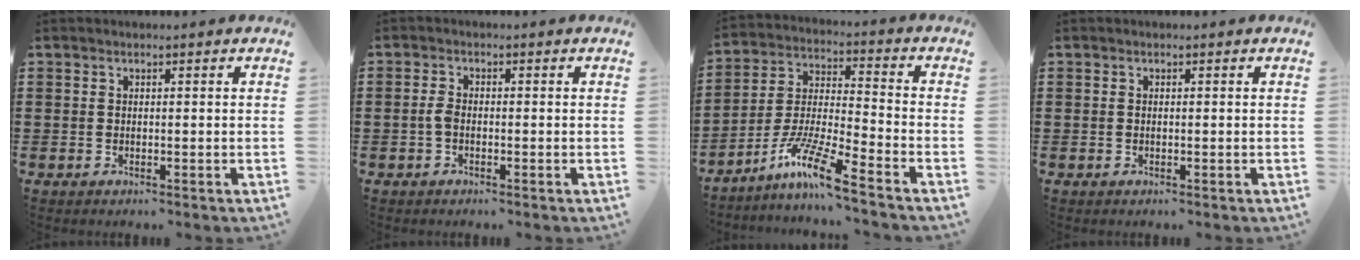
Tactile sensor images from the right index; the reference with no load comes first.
{"total": 1.9, "force": [-0.6, 1.0, 1.6], "torque": [-0.047, -0.003, -0.016]}
{"total": 10.3, "force": [-7.9, 0.0, 6.6], "torque": [-0.152, -0.012, -0.162]}
{"total": 0.0}